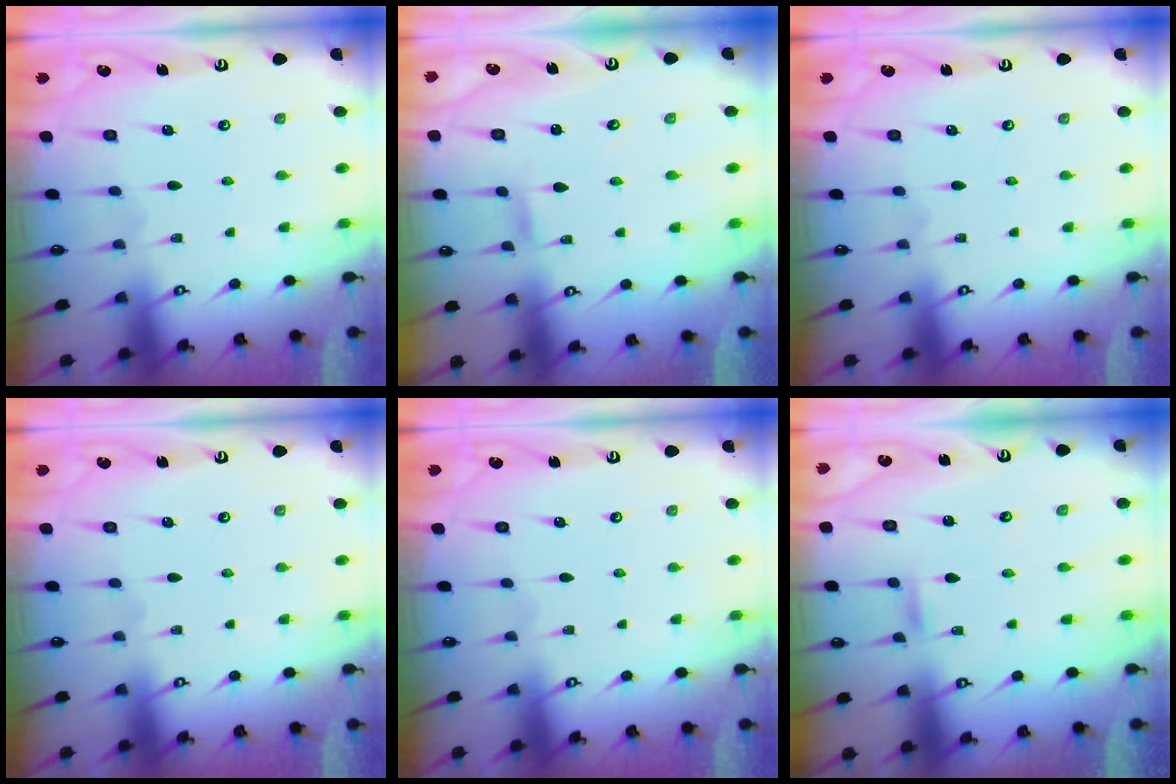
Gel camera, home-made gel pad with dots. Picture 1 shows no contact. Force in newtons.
{"total": 2.4, "press": 2.4, "slide": 0.3}
{"total": 0.0}
{"total": 0.0}
{"total": 0.0}
{"total": 2.8, "press": 2.8, "slide": 0.3}